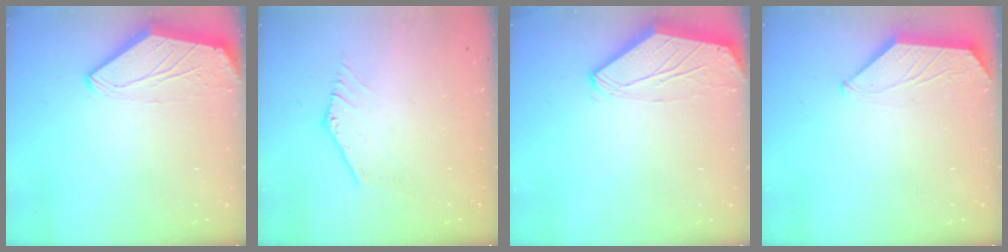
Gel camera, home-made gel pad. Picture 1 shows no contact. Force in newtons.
{"total": 0.6, "press": 0.6, "slide": 0.3}
{"total": 0.0}
{"total": 1.3, "press": 1.2, "slide": 0.3}